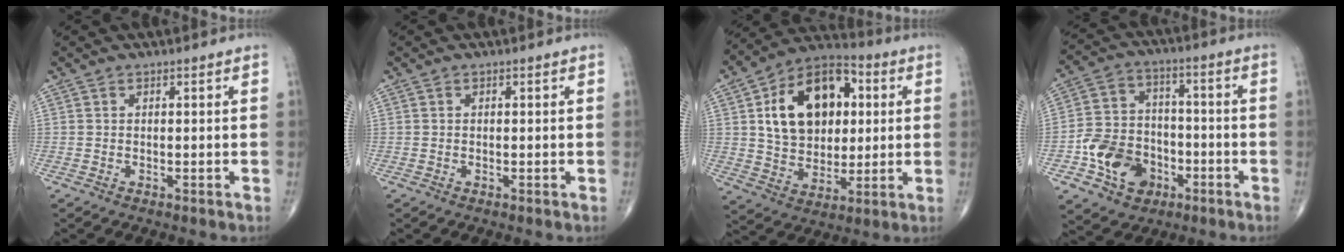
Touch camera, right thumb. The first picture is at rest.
{"total": 0.0}
{"total": 19.8, "force": [4.4, 13.4, 13.9], "torque": [-0.188, 0.006, 0.074]}
{"total": 13.1, "force": [-5.1, 10.0, 6.6], "torque": [-0.085, 0.035, -0.088]}